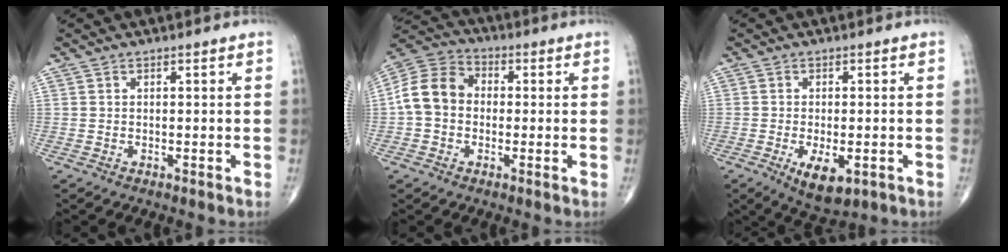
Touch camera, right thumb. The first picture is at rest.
{"total": 10.3, "force": [-0.5, 8.3, 6.2], "torque": [-0.107, 0.033, -0.022]}
{"total": 6.8, "force": [-2.4, 3.1, 5.6], "torque": [-0.086, -0.009, -0.029]}